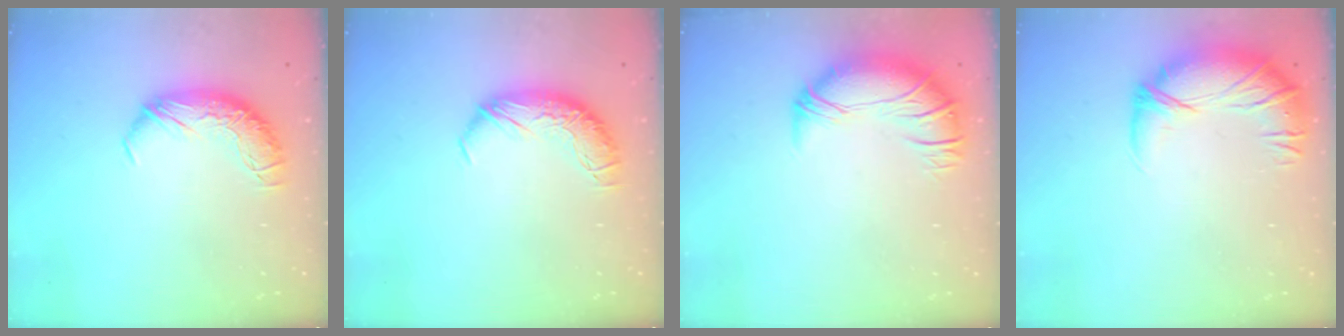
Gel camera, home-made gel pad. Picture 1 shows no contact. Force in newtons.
{"total": 0.0}
{"total": 2.8, "press": 0.8, "slide": 2.7}
{"total": 2.8, "press": 1.2, "slide": 2.6}